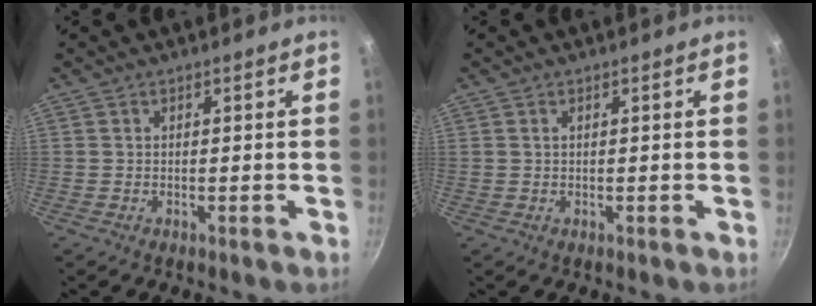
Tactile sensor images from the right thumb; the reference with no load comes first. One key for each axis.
{"total": 0.5, "fx": 0.2, "fy": 0.3, "fz": 0.3, "tx": -0.006, "ty": 0.002, "tz": 0.005}